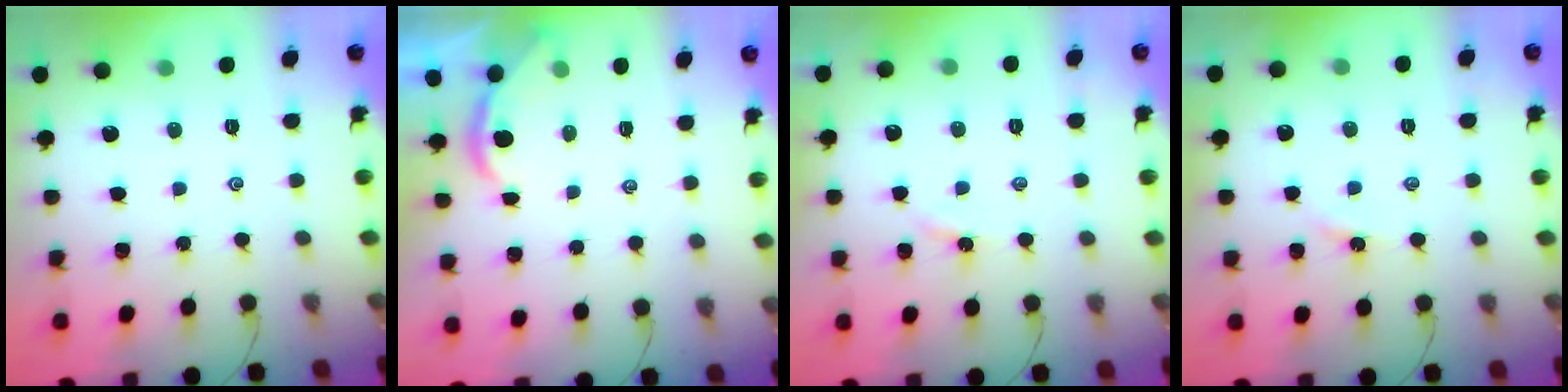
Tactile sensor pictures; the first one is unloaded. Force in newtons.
{"total": 1.5, "press": 1.5, "slide": 0.2}
{"total": 2.3, "press": 2.3, "slide": 0.4}
{"total": 1.9, "press": 1.8, "slide": 0.3}